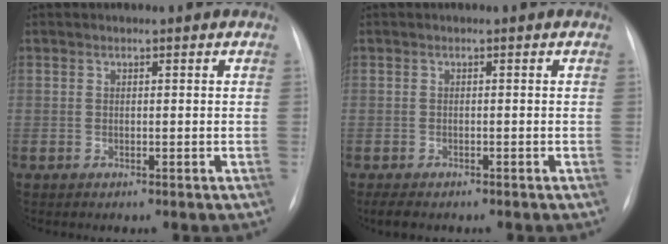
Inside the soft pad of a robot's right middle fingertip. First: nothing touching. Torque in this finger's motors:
{"motor_torque": [0.40, -0.34, 0.00, 0.00]}